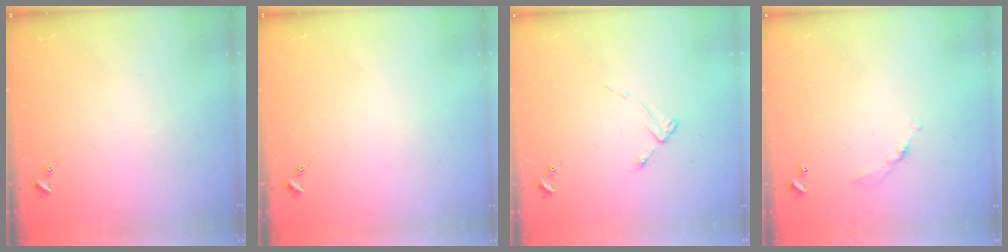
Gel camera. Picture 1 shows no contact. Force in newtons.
{"total": 0.0}
{"total": 2.8, "press": 2.8, "slide": 0.3}
{"total": 4.4, "press": 4.3, "slide": 0.2}